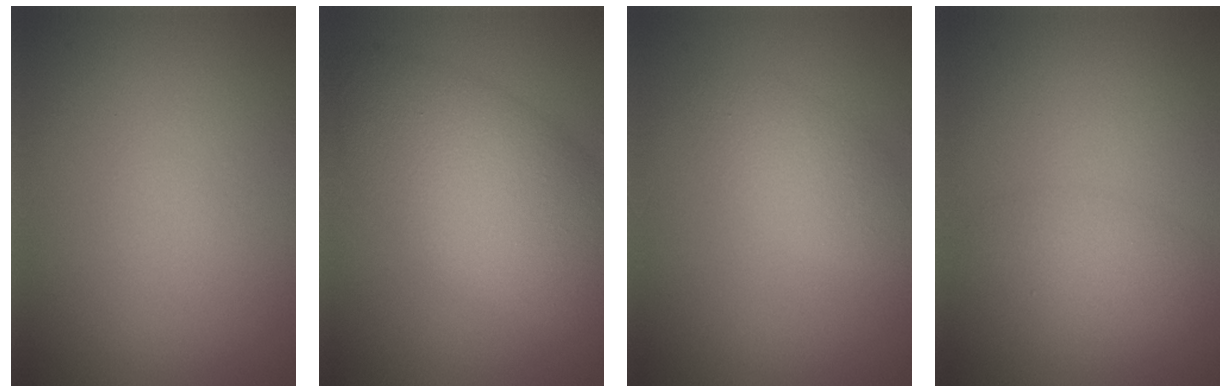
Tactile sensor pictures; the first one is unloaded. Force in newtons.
{"total": 8.1, "press": 8.1, "slide": 0.2}
{"total": 2.4, "press": 2.4, "slide": 0.2}
{"total": 2.0, "press": 2.0, "slide": 0.1}